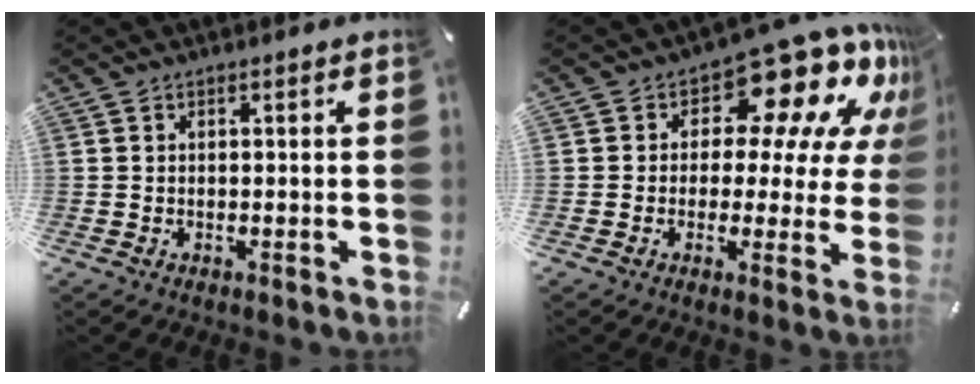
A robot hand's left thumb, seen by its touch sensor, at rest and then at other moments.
{"total": 15.0, "force": [9.7, 7.5, 8.6], "torque": [-0.122, -0.082, 0.161]}